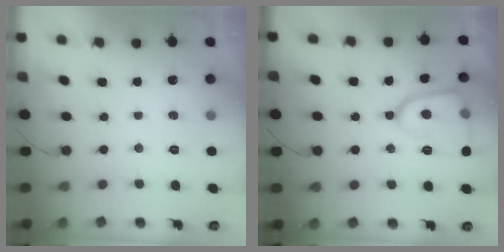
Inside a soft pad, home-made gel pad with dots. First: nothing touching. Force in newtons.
{"total": 12.0, "press": 12.0, "slide": 0.6}